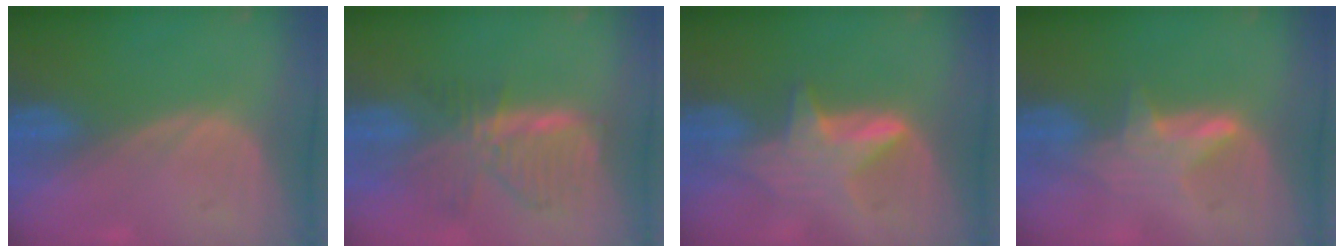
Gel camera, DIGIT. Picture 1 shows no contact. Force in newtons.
{"total": 7.8, "press": 7.0, "slide": 3.5}
{"total": 6.0, "press": 5.9, "slide": 1.1}
{"total": 4.3, "press": 4.3, "slide": 0.4}